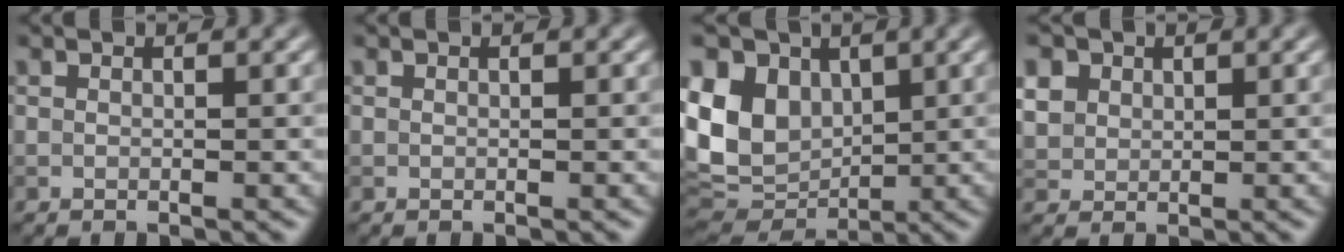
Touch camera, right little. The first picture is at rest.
{"total": 0.0}
{"total": 11.1, "force": [2.5, 8.4, 6.8], "torque": [-0.154, 0.009, 0.047]}
{"total": 3.7, "force": [1.7, 2.9, 1.6], "torque": [-0.059, 0.013, 0.042]}